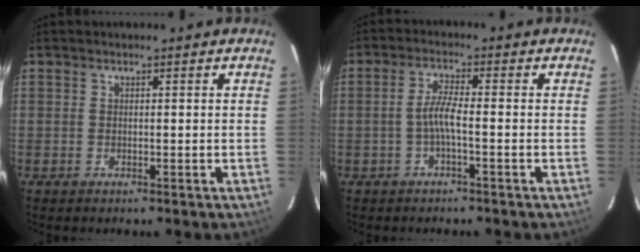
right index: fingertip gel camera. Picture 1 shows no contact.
{"total": 3.6, "force": [-1.3, 0.1, 3.3], "torque": [-0.072, 0.006, -0.026]}